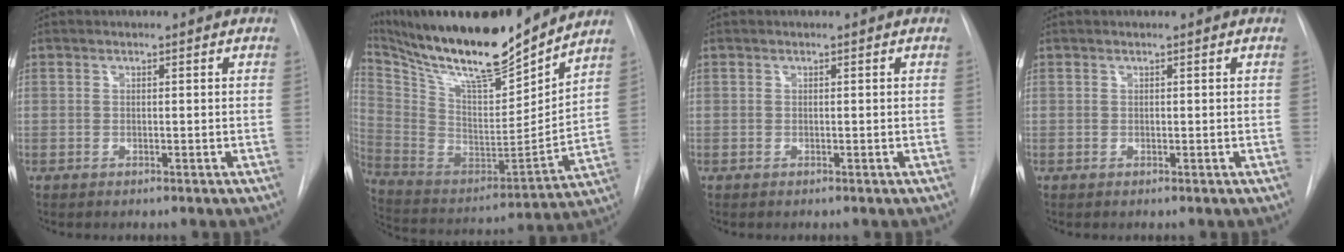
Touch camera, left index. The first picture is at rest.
{"total": 23.6, "force": [20.4, 3.2, 11.4], "torque": [-0.233, -0.022, 0.350]}
{"total": 0.0}
{"total": 0.0}